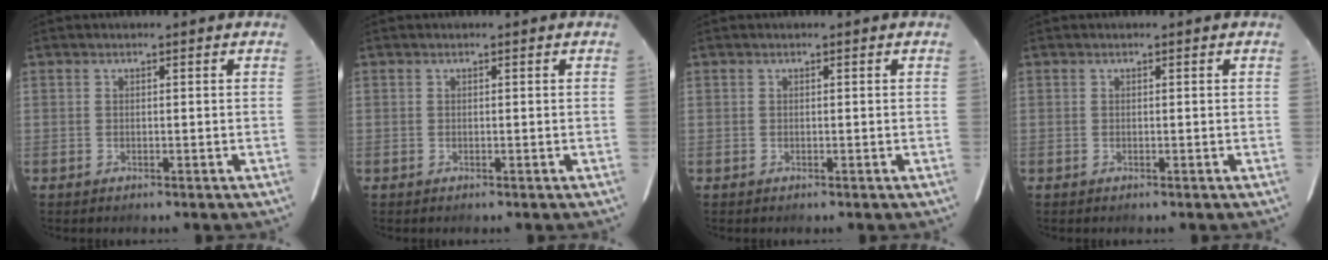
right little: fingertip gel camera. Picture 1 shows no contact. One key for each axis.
{"total": 0.0}
{"total": 0.0}
{"total": 0.0}